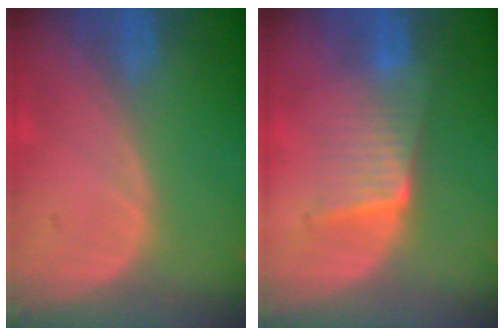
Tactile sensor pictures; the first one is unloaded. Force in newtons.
{"total": 6.6, "press": 5.8, "slide": 3.3}